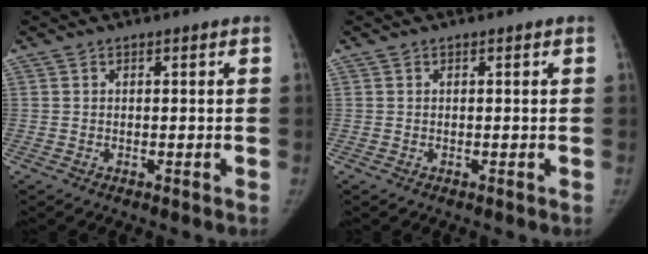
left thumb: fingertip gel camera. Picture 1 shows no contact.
{"total": 0.0}